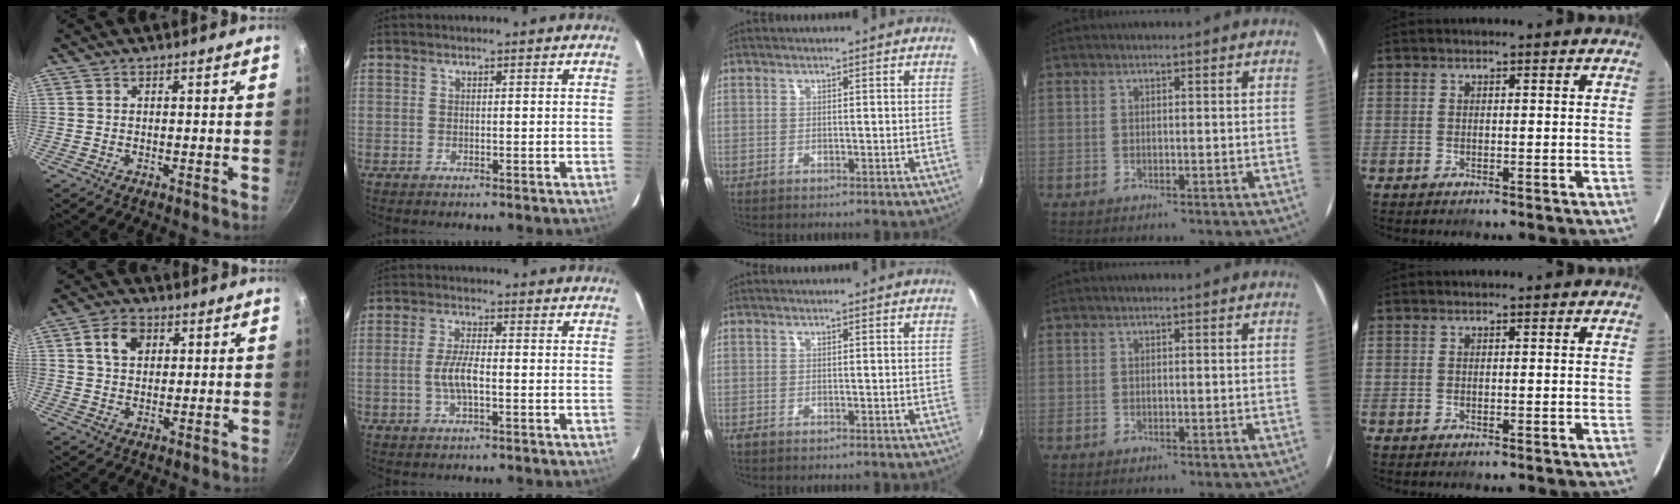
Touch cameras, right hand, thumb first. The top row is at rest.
{"thumb": {"total": 6.3, "force": [2.0, 4.7, 3.8], "torque": [-0.049, 0.005, 0.029]}, "index": {"total": 5.1, "force": [-1.1, 1.4, 4.8], "torque": [-0.097, 0.000, -0.021]}}